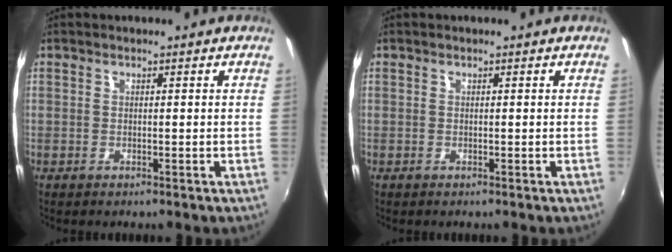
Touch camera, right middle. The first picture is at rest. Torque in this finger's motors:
{"motor_torque": [0.19, -0.16, 0.05, 0.01]}